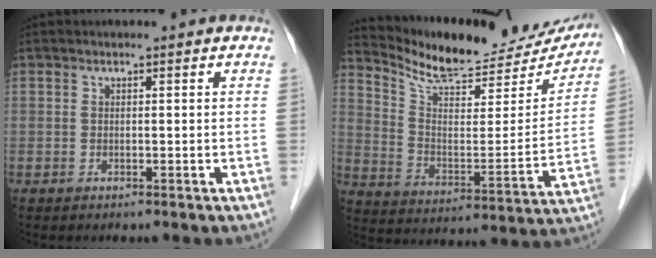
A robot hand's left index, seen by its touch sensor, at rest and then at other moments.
{"total": 21.3, "force": [20.0, 5.1, 5.4], "torque": [-0.084, -0.049, 0.281]}